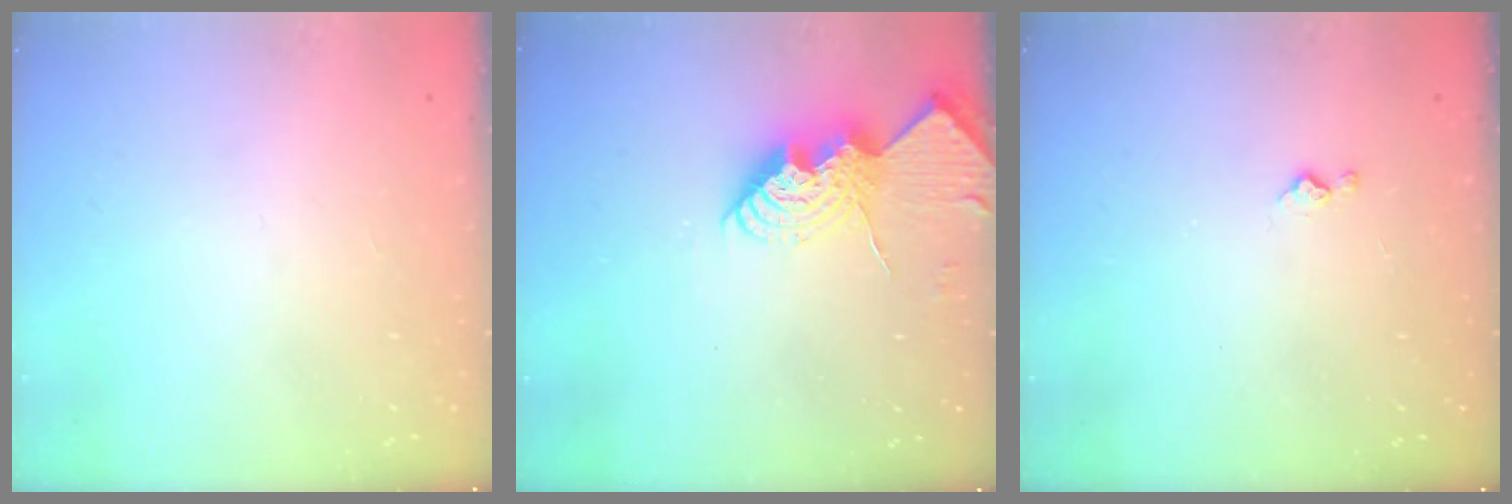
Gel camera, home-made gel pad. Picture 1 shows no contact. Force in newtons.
{"total": 14.4, "press": 14.3, "slide": 1.2}
{"total": 2.9, "press": 2.9, "slide": 0.5}